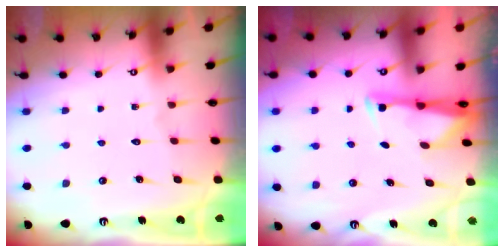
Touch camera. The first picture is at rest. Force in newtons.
{"total": 2.9, "press": 2.9, "slide": 0.4}